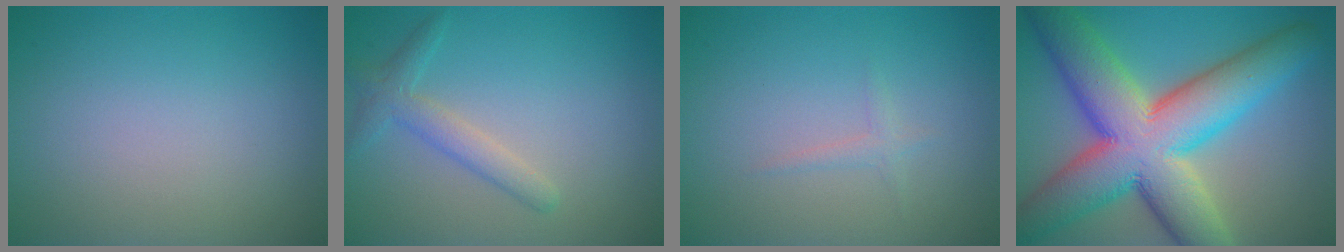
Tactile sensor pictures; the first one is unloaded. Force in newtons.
{"total": 2.4, "press": 2.4, "slide": 0.2}
{"total": 0.8, "press": 0.8, "slide": 0.1}
{"total": 14.4, "press": 14.4, "slide": 0.6}